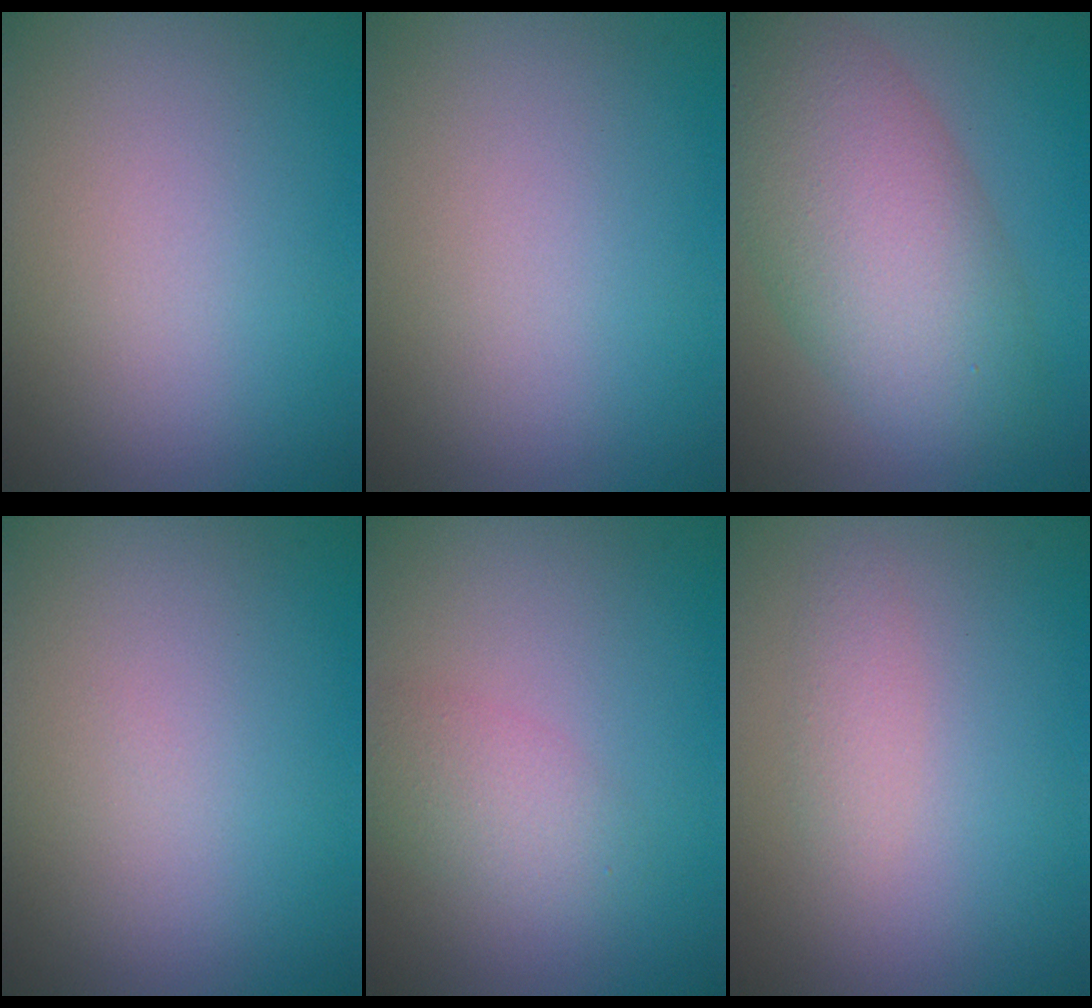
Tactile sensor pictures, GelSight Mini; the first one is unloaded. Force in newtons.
{"total": 0.0}
{"total": 8.6, "press": 8.6, "slide": 0.6}
{"total": 0.0}
{"total": 2.3, "press": 2.3, "slide": 0.1}
{"total": 1.1, "press": 1.1, "slide": 0.0}